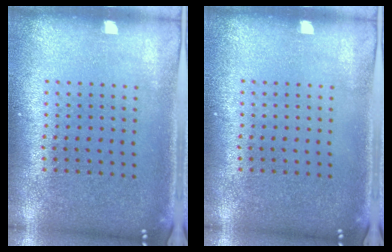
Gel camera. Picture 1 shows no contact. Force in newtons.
{"total": 0.0}